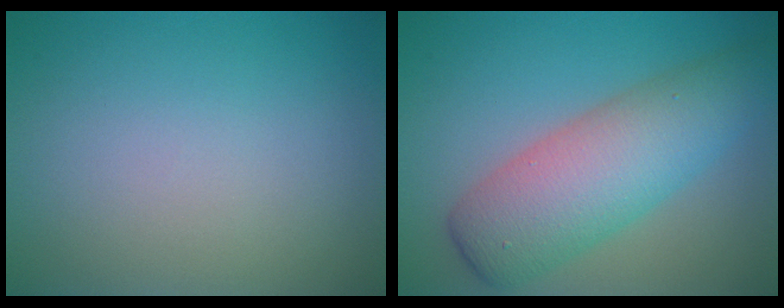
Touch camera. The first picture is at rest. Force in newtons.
{"total": 7.5, "press": 7.5, "slide": 0.4}